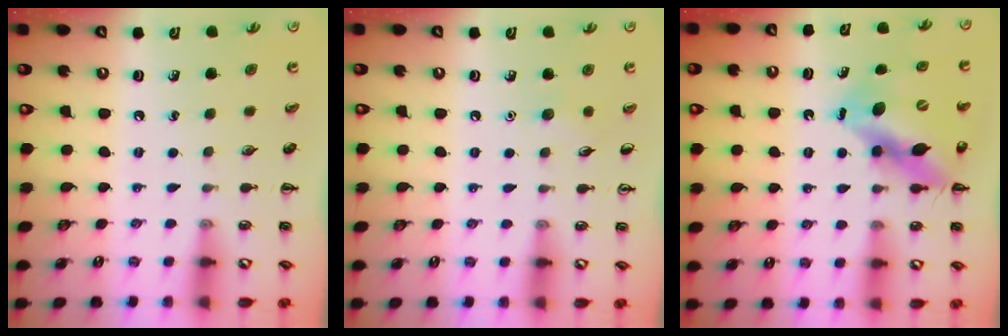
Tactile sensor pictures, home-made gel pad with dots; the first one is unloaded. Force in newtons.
{"total": 4.1, "press": 3.9, "slide": 1.3}
{"total": 12.6, "press": 12.2, "slide": 3.1}